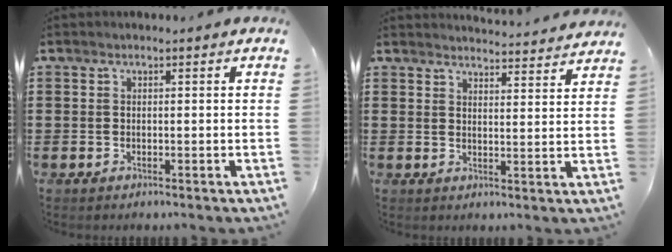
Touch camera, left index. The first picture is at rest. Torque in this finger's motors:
{"motor_torque": [0.78, -1.36, -0.02, -0.01]}